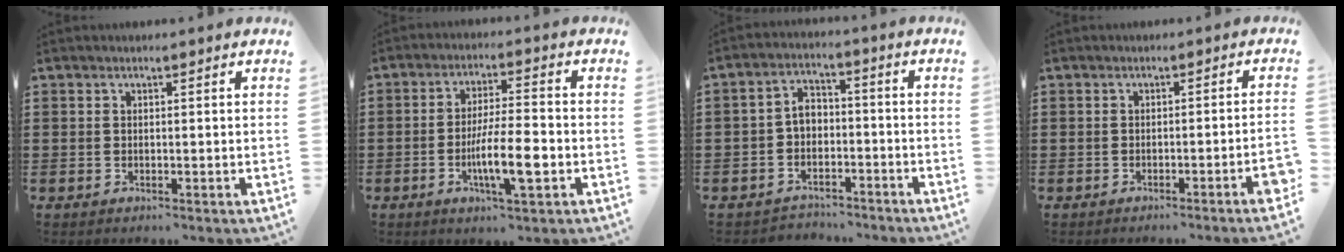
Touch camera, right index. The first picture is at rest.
{"total": 8.8, "force": [-2.6, 1.7, 8.2], "torque": [-0.152, -0.007, -0.047]}
{"total": 4.1, "force": [-2.5, 2.8, 1.6], "torque": [-0.045, 0.010, -0.054]}
{"total": 2.4, "force": [-1.4, -0.6, 1.8], "torque": [-0.029, -0.008, -0.026]}